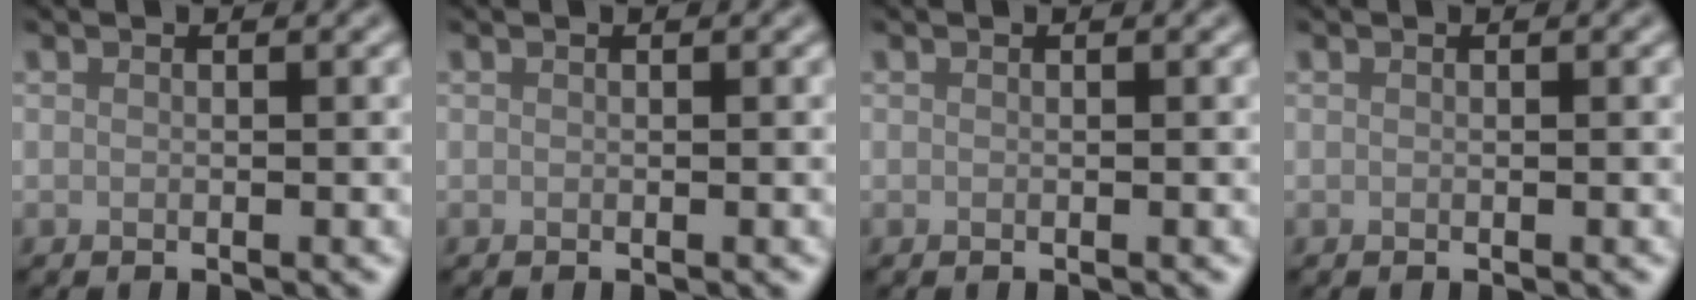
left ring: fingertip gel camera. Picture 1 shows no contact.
{"total": 0.0}
{"total": 0.0}
{"total": 0.0}